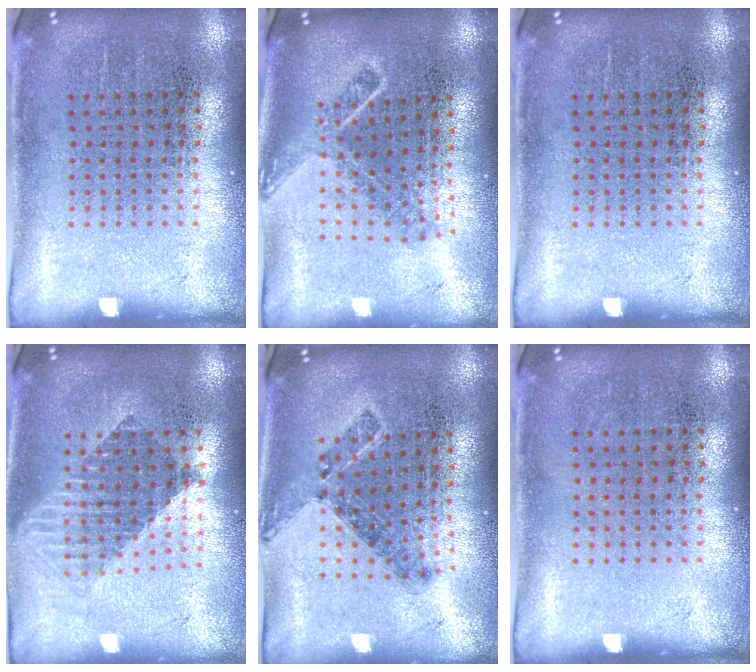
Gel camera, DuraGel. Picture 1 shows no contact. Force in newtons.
{"total": 1.6, "press": 1.2, "slide": 1.1}
{"total": 0.0}
{"total": 1.6, "press": 1.4, "slide": 0.9}
{"total": 0.8, "press": 0.7, "slide": 0.3}
{"total": 0.0}